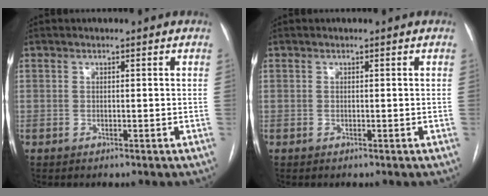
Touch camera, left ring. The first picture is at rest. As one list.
[{"total": 0.0}]